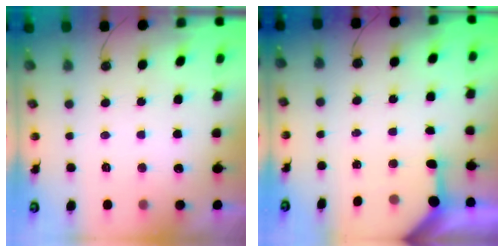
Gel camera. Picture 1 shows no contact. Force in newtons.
{"total": 3.2, "press": 3.1, "slide": 0.4}